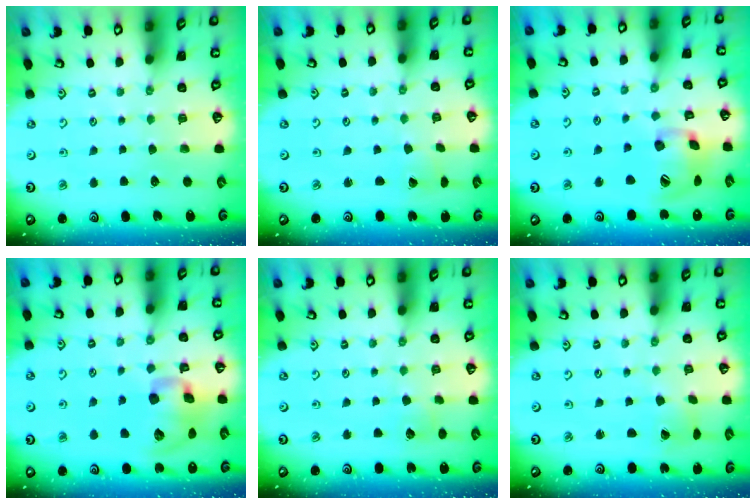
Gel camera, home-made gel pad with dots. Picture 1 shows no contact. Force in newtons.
{"total": 1.8, "press": 1.7, "slide": 0.1}
{"total": 15.8, "press": 15.6, "slide": 2.4}
{"total": 13.5, "press": 13.4, "slide": 2.1}
{"total": 2.9, "press": 2.9, "slide": 0.2}
{"total": 1.2, "press": 1.2, "slide": 0.2}